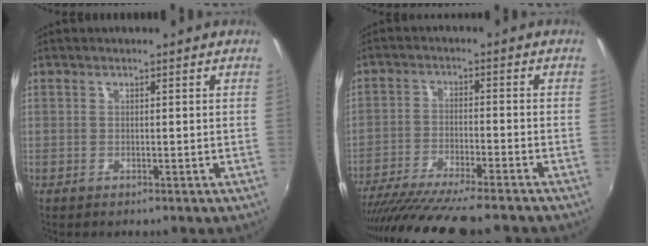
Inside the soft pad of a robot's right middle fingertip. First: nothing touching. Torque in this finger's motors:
{"motor_torque": [1.08, -1.06, 0.53, 0.11]}